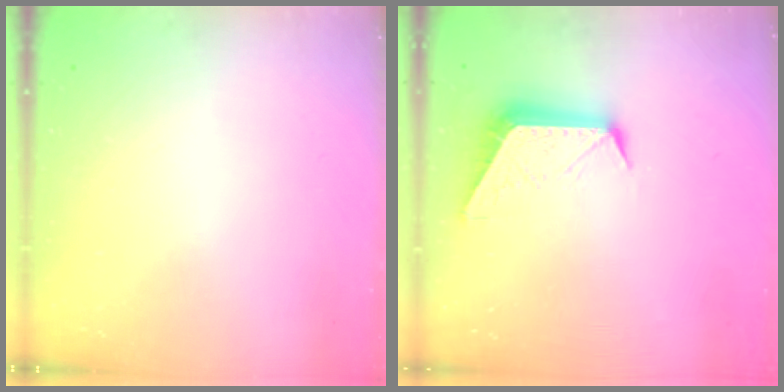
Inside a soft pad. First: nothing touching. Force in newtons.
{"total": 9.8, "press": 9.8, "slide": 0.6}